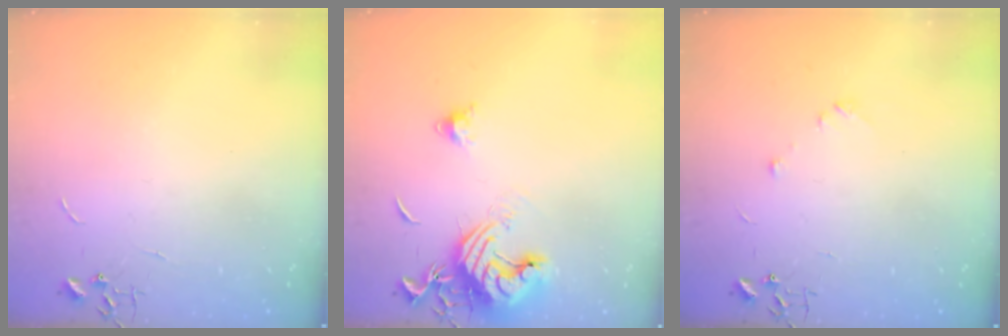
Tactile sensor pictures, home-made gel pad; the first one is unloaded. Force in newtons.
{"total": 14.1, "press": 14.0, "slide": 1.8}
{"total": 5.1, "press": 5.0, "slide": 0.7}